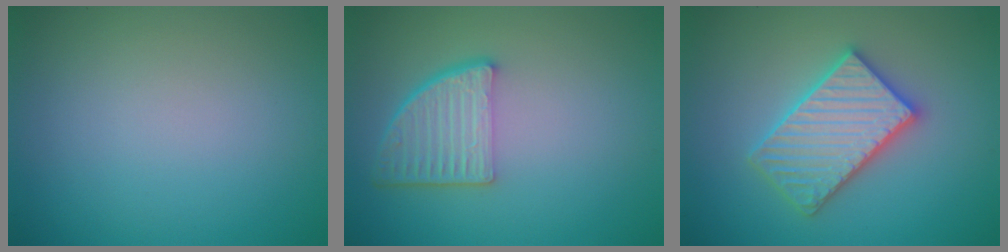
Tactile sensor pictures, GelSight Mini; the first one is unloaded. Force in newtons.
{"total": 4.5, "press": 3.3, "slide": 3.1}
{"total": 5.6, "press": 5.5, "slide": 0.8}